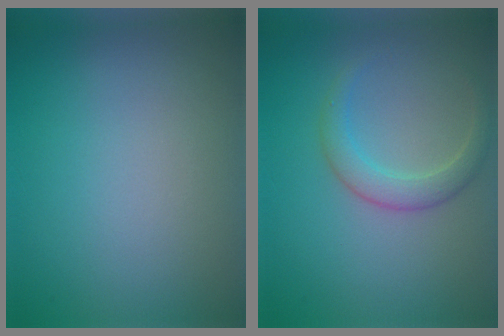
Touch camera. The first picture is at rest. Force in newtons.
{"total": 2.4, "press": 2.4, "slide": 0.1}